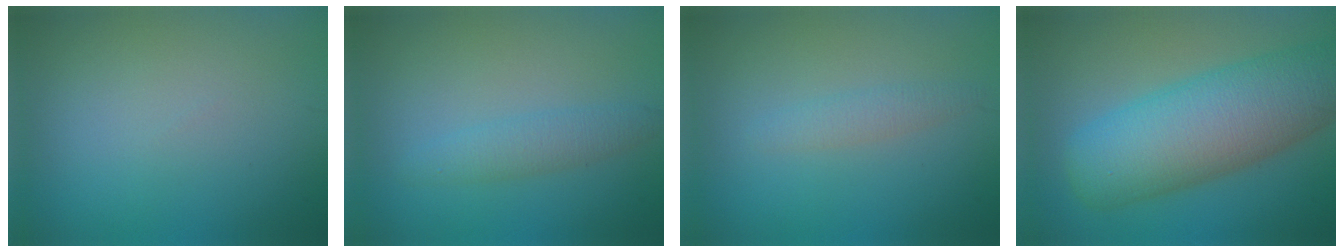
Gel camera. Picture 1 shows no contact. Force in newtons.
{"total": 2.2, "press": 2.2, "slide": 0.1}
{"total": 1.4, "press": 1.4, "slide": 0.1}
{"total": 10.4, "press": 10.3, "slide": 0.7}